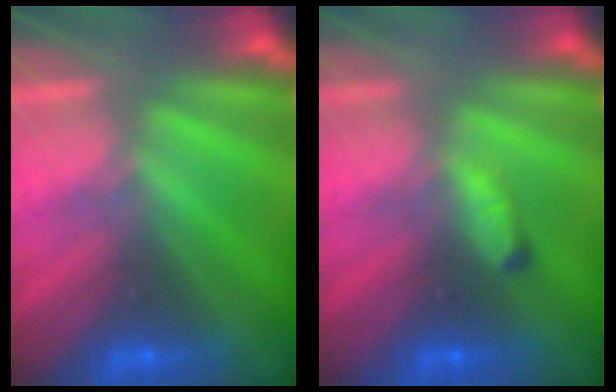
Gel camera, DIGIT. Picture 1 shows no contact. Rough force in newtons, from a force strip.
{"total": 2.5}